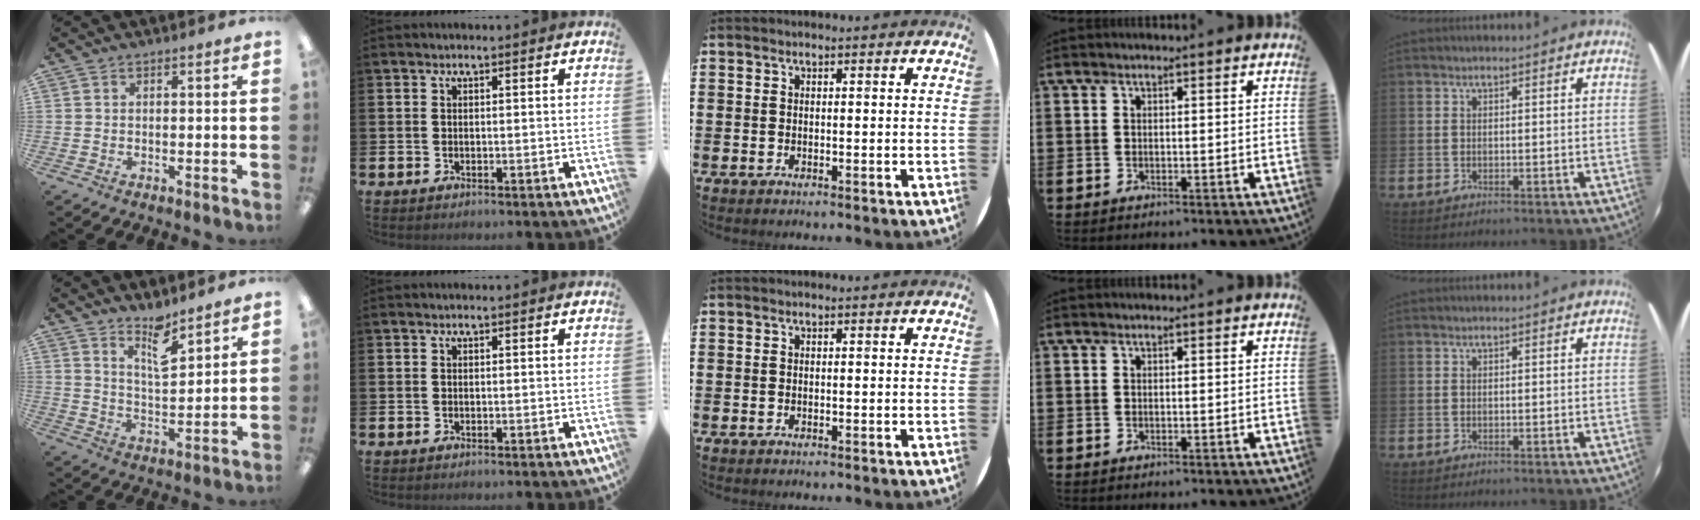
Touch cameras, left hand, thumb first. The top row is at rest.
{"thumb": {"total": 8.1, "force": [6.4, 2.4, 4.4], "torque": [-0.064, -0.045, 0.108]}}